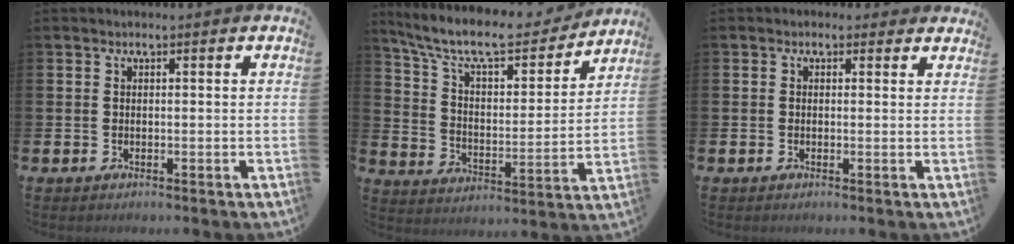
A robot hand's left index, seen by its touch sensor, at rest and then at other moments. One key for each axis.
{"total": 10.4, "fx": 9.2, "fy": 2.8, "fz": 4.1, "tx": -0.119, "ty": -0.058, "tz": 0.156}
{"total": 0.8, "fx": 0.4, "fy": 0.7, "fz": 0.2, "tx": -0.003, "ty": 0.009, "tz": 0.006}